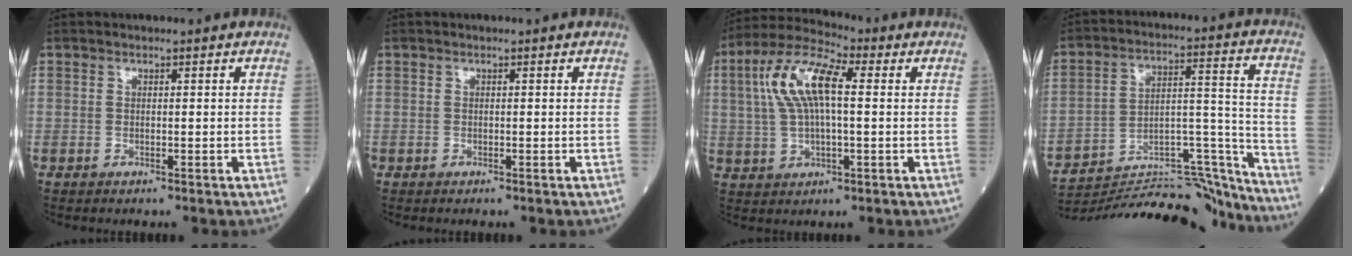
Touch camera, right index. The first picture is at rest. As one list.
[{"total": 0.0}, {"total": 11.1, "force": [2.0, 3.5, 10.3], "torque": [-0.222, 0.027, 0.035]}, {"total": 27.9, "force": [-26.8, 2.2, 7.4], "torque": [-0.094, 0.019, -0.392]}]